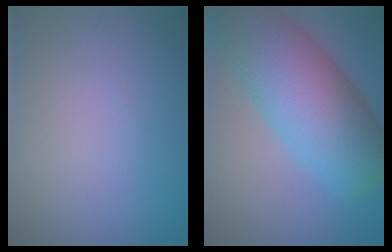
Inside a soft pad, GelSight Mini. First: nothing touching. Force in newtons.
{"total": 12.2, "press": 12.2, "slide": 0.6}